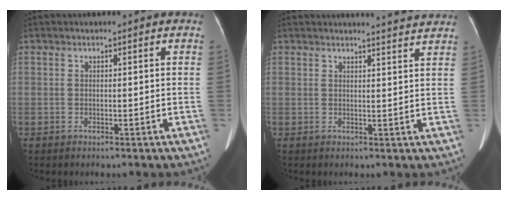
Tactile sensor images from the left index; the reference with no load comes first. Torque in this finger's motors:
{"motor_torque": [-0.95, -1.02, -0.16, 0.01]}